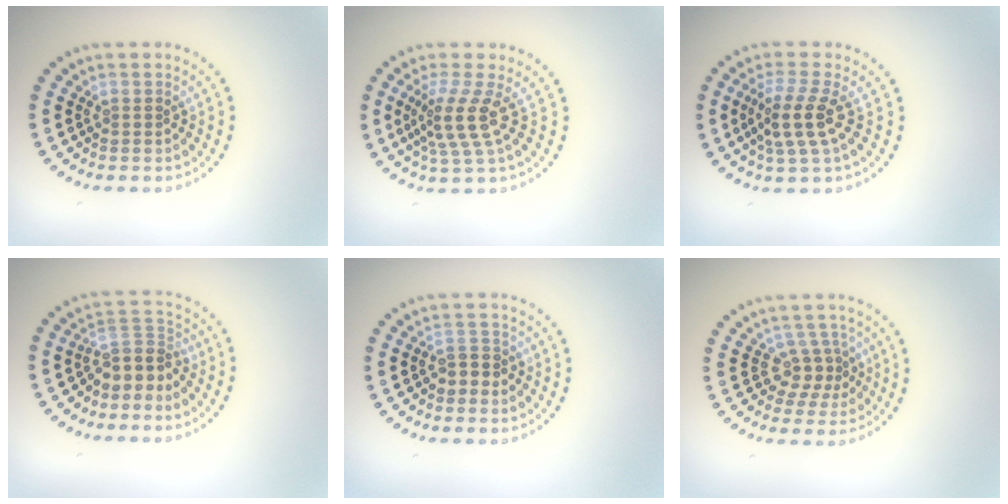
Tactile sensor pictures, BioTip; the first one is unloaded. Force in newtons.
{"total": 3.6, "press": 2.7, "slide": 2.4}
{"total": 3.5, "press": 3.0, "slide": 1.9}
{"total": 3.4, "press": 2.5, "slide": 2.3}
{"total": 1.8, "press": 1.7, "slide": 0.7}
{"total": 2.5, "press": 1.7, "slide": 1.8}